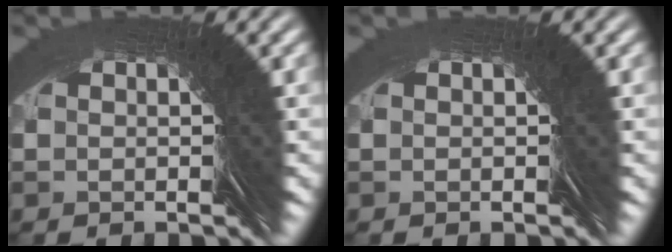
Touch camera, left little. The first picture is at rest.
{"total": 0.0}